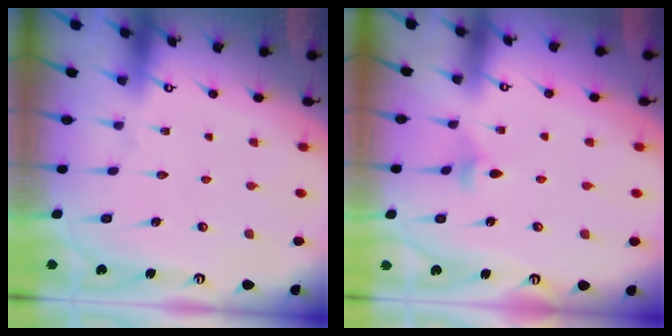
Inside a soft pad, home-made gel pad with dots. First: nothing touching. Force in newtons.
{"total": 3.5, "press": 3.3, "slide": 0.9}